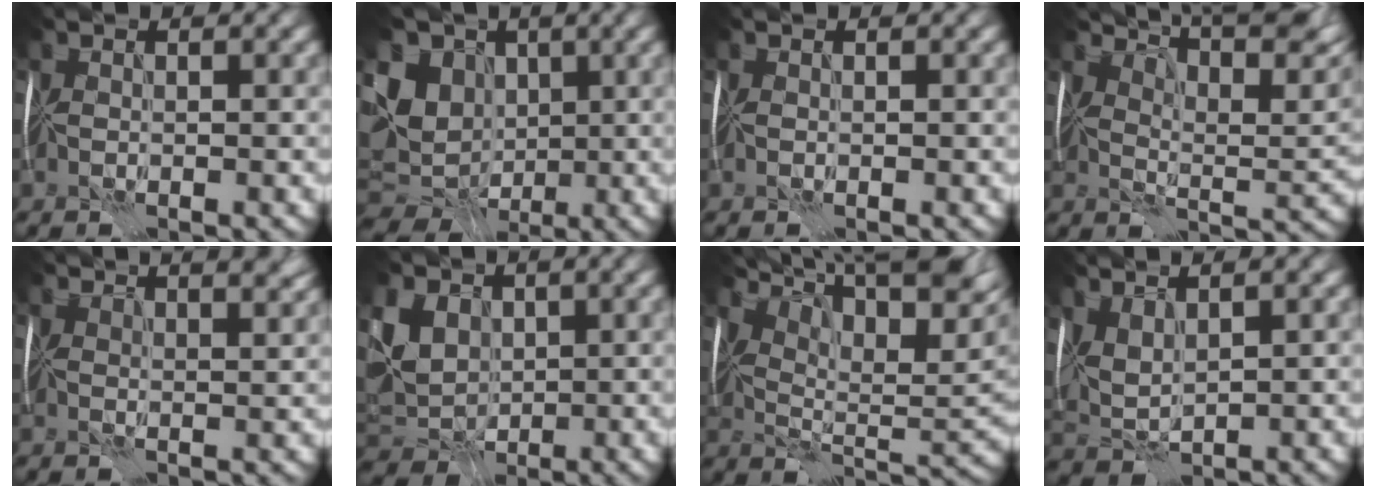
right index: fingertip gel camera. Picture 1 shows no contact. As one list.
[{"total": 12.5, "force": [1.5, 10.2, 7.1], "torque": [-0.161, 0.011, 0.013]}, {"total": 0.0}, {"total": 8.2, "force": [6.5, 1.4, 4.7], "torque": [-0.080, 0.007, 0.097]}, {"total": 6.4, "force": [5.3, 1.9, 3.1], "torque": [-0.026, 0.025, 0.046]}, {"total": 5.7, "force": [1.1, 4.5, 3.2], "torque": [-0.089, 0.001, 0.018]}, {"total": 11.4, "force": [6.5, 4.1, 8.4], "torque": [-0.146, 0.014, 0.106]}, {"total": 3.0, "force": [1.7, 1.2, 2.2], "torque": [-0.060, 0.006, 0.034]}]